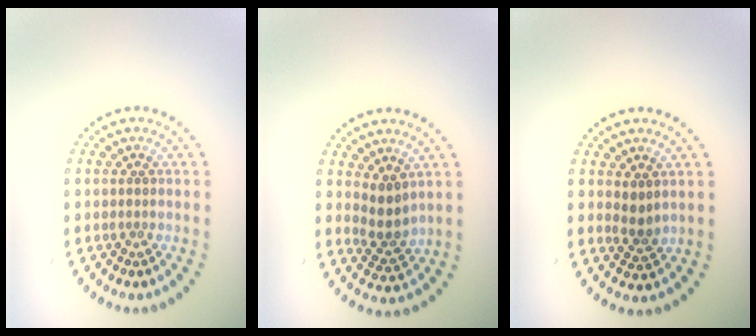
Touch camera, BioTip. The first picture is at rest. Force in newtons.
{"total": 2.4, "press": 1.9, "slide": 1.4}
{"total": 1.5, "press": 1.3, "slide": 0.8}